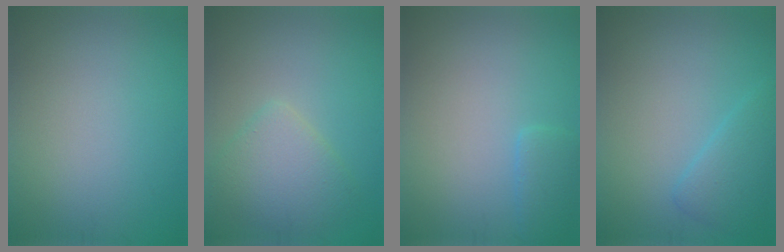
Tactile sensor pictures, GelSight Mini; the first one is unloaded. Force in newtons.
{"total": 3.8, "press": 3.8, "slide": 0.2}
{"total": 1.7, "press": 1.7, "slide": 0.2}
{"total": 2.6, "press": 2.6, "slide": 0.1}